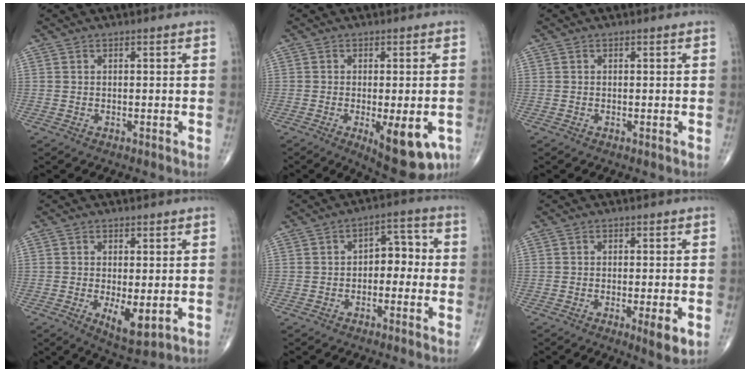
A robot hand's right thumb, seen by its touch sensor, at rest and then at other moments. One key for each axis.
{"total": 11.6, "fx": -4.4, "fy": 4.3, "fz": 9.8, "tx": -0.118, "ty": -0.007, "tz": -0.051}
{"total": 0.0}
{"total": 6.3, "fx": -1.2, "fy": 2.5, "fz": 5.6, "tx": -0.091, "ty": -0.019, "tz": -0.012}
{"total": 5.8, "fx": -0.9, "fy": 3.8, "fz": 4.3, "tx": -0.029, "ty": 0.031, "tz": -0.025}
{"total": 4.5, "fx": -1.4, "fy": 0.9, "fz": 4.2, "tx": -0.063, "ty": -0.010, "tz": -0.023}